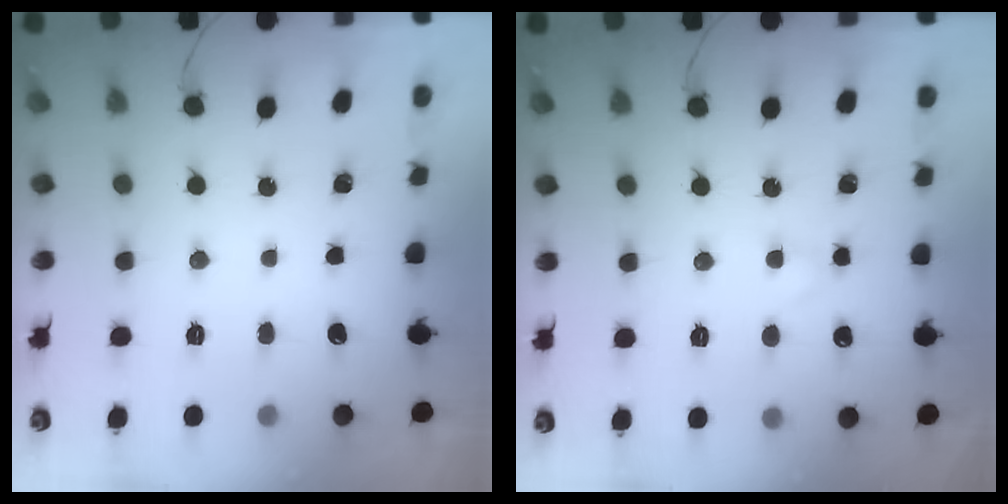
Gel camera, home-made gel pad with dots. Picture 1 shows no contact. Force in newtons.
{"total": 2.7, "press": 2.5, "slide": 1.1}